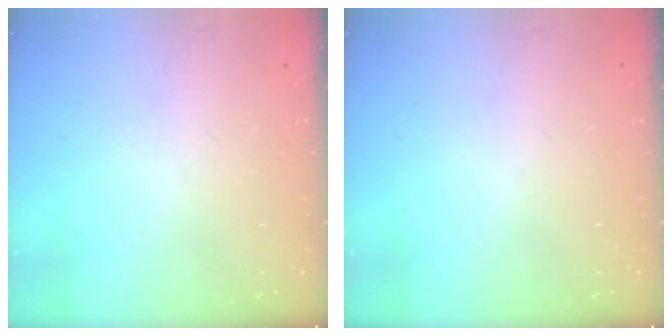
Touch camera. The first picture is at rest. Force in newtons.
{"total": 0.0}